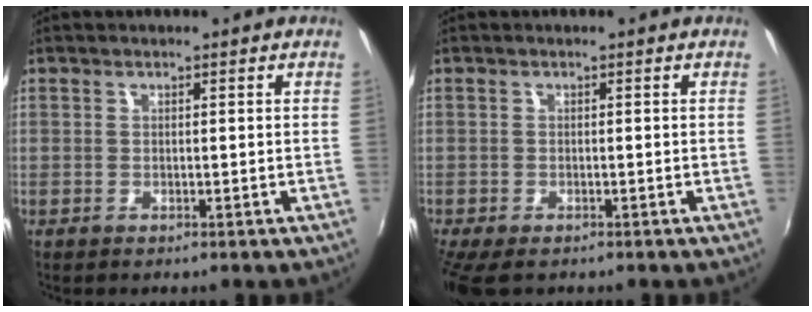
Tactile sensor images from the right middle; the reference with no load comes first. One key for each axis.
{"total": 5.3, "fx": -3.8, "fy": 2.0, "fz": 3.2, "tx": -0.073, "ty": -0.029, "tz": -0.065}